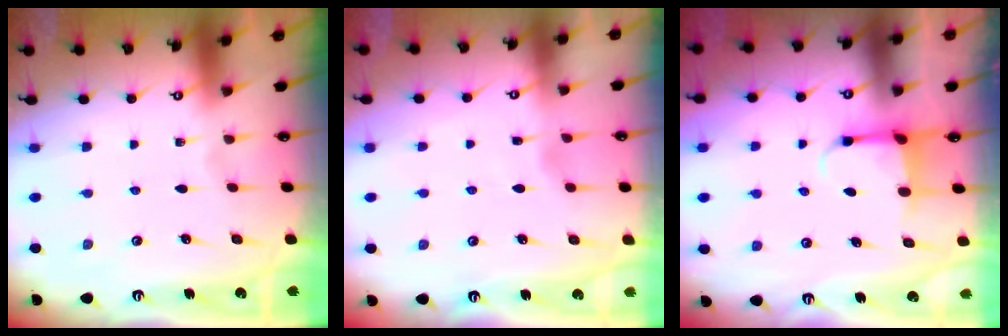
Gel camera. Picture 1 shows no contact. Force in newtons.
{"total": 3.0, "press": 2.9, "slide": 0.4}
{"total": 4.0, "press": 3.9, "slide": 0.9}